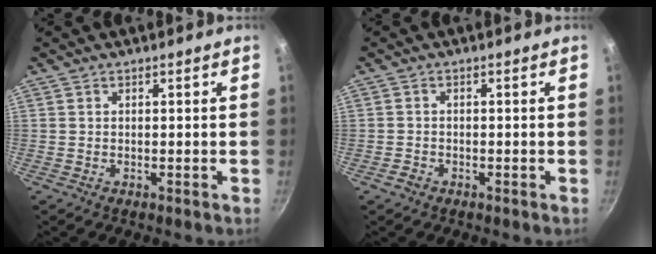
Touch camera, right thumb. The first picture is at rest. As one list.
[{"total": 1.5, "force": [-1.1, 1.0, 0.4], "torque": [-0.011, 0.011, -0.021]}]